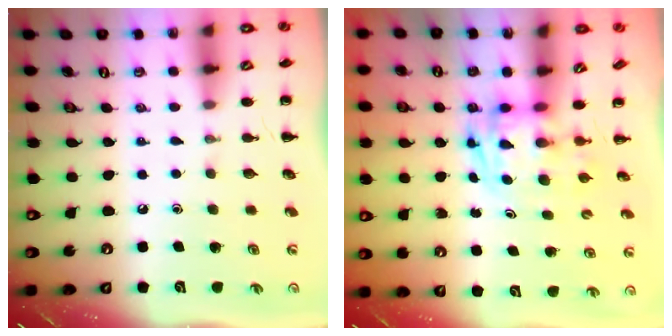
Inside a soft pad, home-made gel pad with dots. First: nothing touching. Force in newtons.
{"total": 2.8, "press": 2.7, "slide": 0.5}